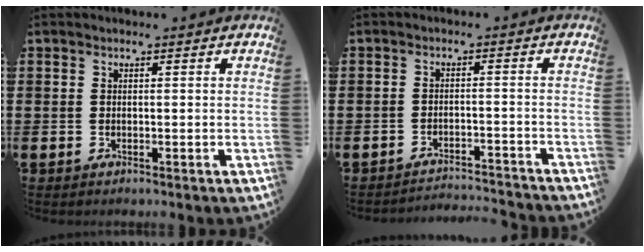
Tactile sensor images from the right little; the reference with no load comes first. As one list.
[{"total": 2.5, "force": [-2.5, -0.1, -0.1], "torque": [-0.004, 0.004, -0.054]}]